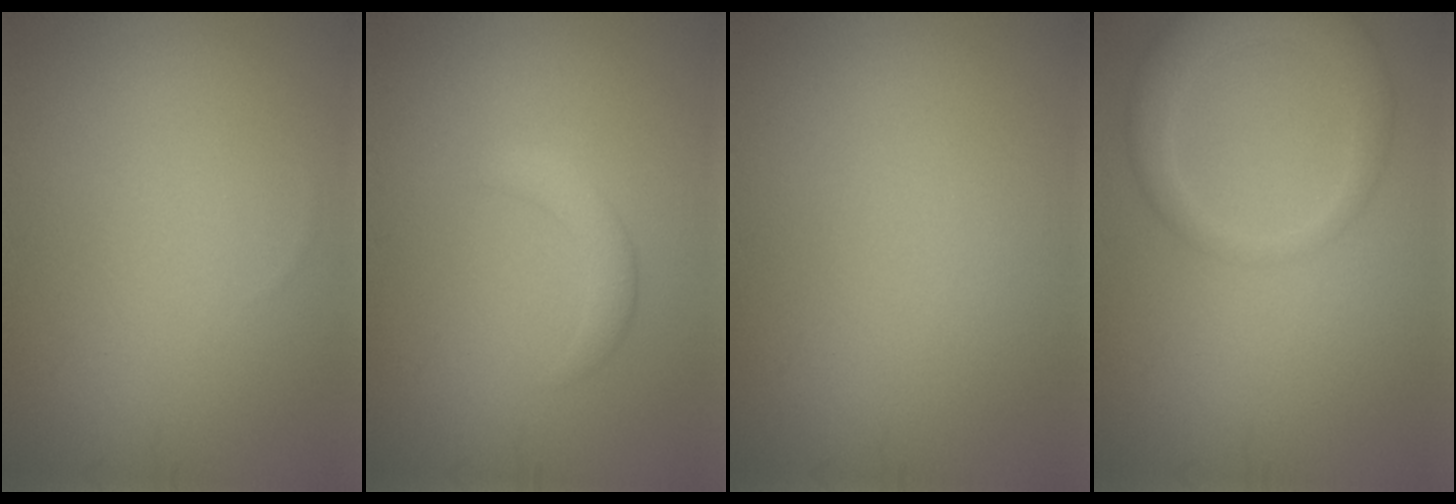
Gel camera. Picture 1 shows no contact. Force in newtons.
{"total": 1.9, "press": 1.9, "slide": 0.1}
{"total": 0.0}
{"total": 4.2, "press": 4.2, "slide": 0.4}